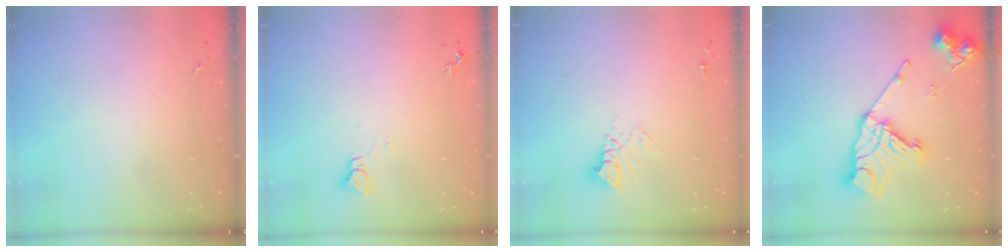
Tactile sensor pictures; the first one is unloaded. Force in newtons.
{"total": 2.8, "press": 2.8, "slide": 0.1}
{"total": 9.3, "press": 9.3, "slide": 0.8}
{"total": 18.6, "press": 18.5, "slide": 1.4}